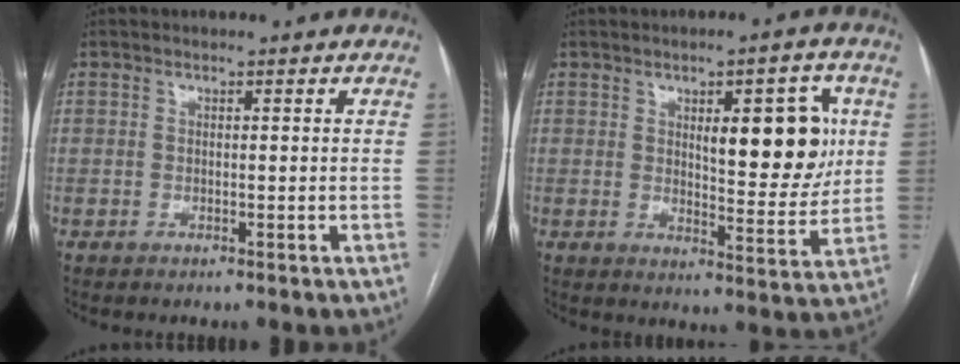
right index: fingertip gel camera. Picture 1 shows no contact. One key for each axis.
{"total": 11.0, "fx": 2.9, "fy": 3.5, "fz": 10.1, "tx": -0.134, "ty": 0.007, "tz": 0.047}